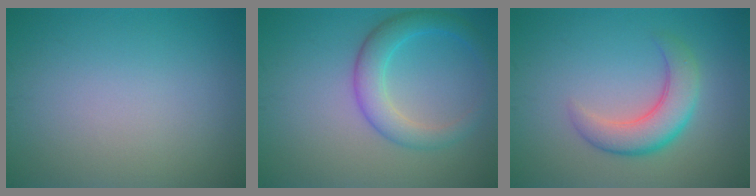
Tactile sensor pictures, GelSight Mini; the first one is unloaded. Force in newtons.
{"total": 4.0, "press": 4.0, "slide": 0.2}
{"total": 4.6, "press": 4.5, "slide": 0.3}